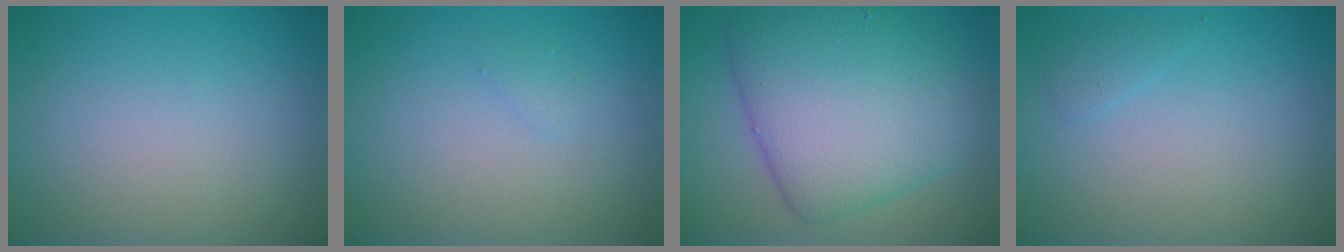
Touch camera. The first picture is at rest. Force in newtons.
{"total": 0.5, "press": 0.5, "slide": 0.1}
{"total": 9.2, "press": 9.2, "slide": 0.3}
{"total": 0.9, "press": 0.9, "slide": 0.1}